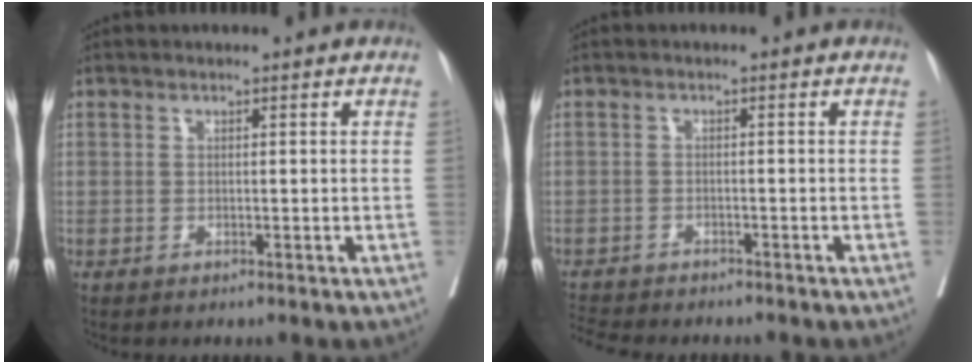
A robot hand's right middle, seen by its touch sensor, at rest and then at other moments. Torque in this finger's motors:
{"motor_torque": [0.98, -1.16, 0.29, 0.04]}